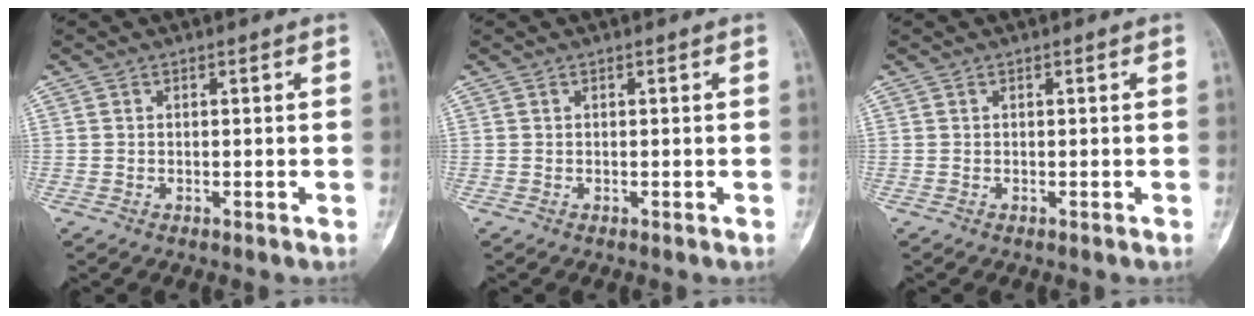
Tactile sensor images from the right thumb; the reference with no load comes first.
{"total": 0.0}
{"total": 0.0}